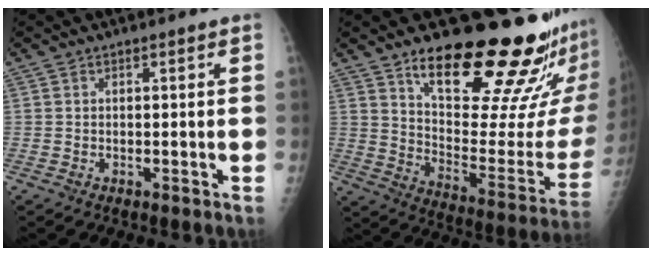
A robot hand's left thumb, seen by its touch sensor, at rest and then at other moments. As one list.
[{"total": 25.6, "force": [18.0, 6.5, 17.1], "torque": [-0.203, -0.116, 0.266]}]